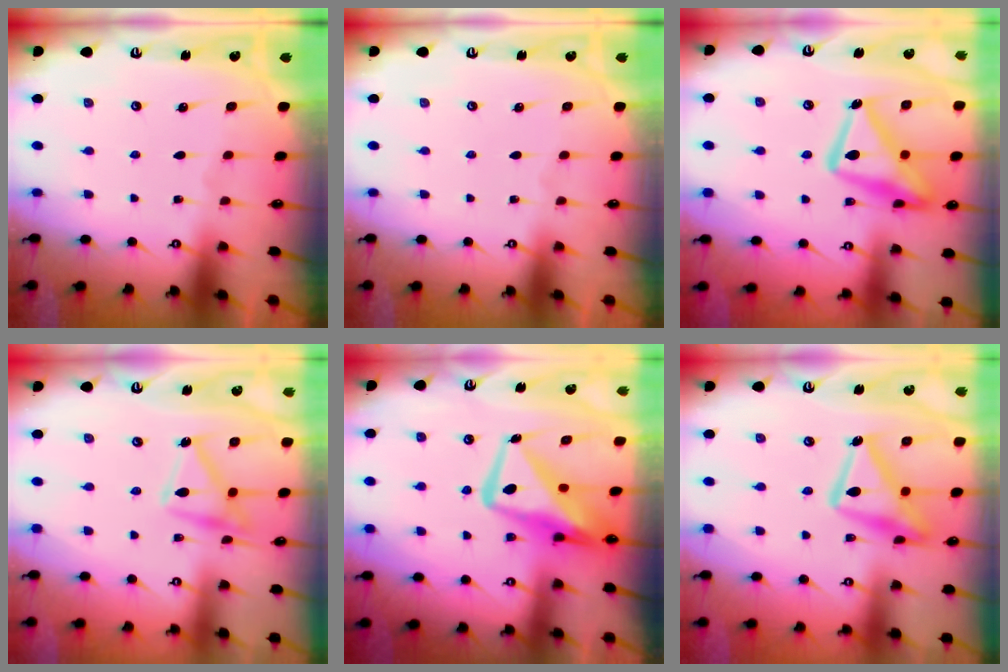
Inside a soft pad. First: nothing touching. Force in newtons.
{"total": 0.0}
{"total": 18.4, "press": 18.3, "slide": 1.6}
{"total": 13.8, "press": 13.8, "slide": 0.5}
{"total": 14.5, "press": 14.5, "slide": 1.5}
{"total": 18.8, "press": 18.7, "slide": 1.3}